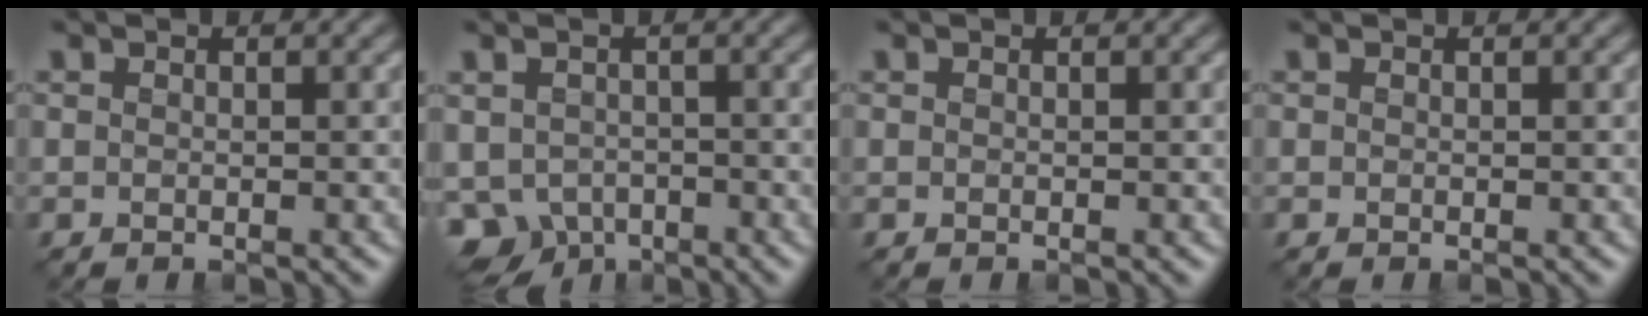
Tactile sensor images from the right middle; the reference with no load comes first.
{"total": 5.0, "force": [-2.6, 3.7, 2.3], "torque": [-0.050, -0.013, -0.051]}
{"total": 0.0}
{"total": 0.0}